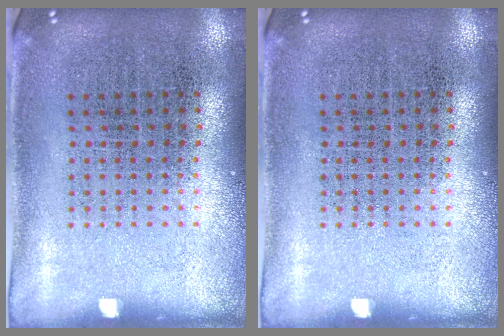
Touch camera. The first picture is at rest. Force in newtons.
{"total": 0.0}